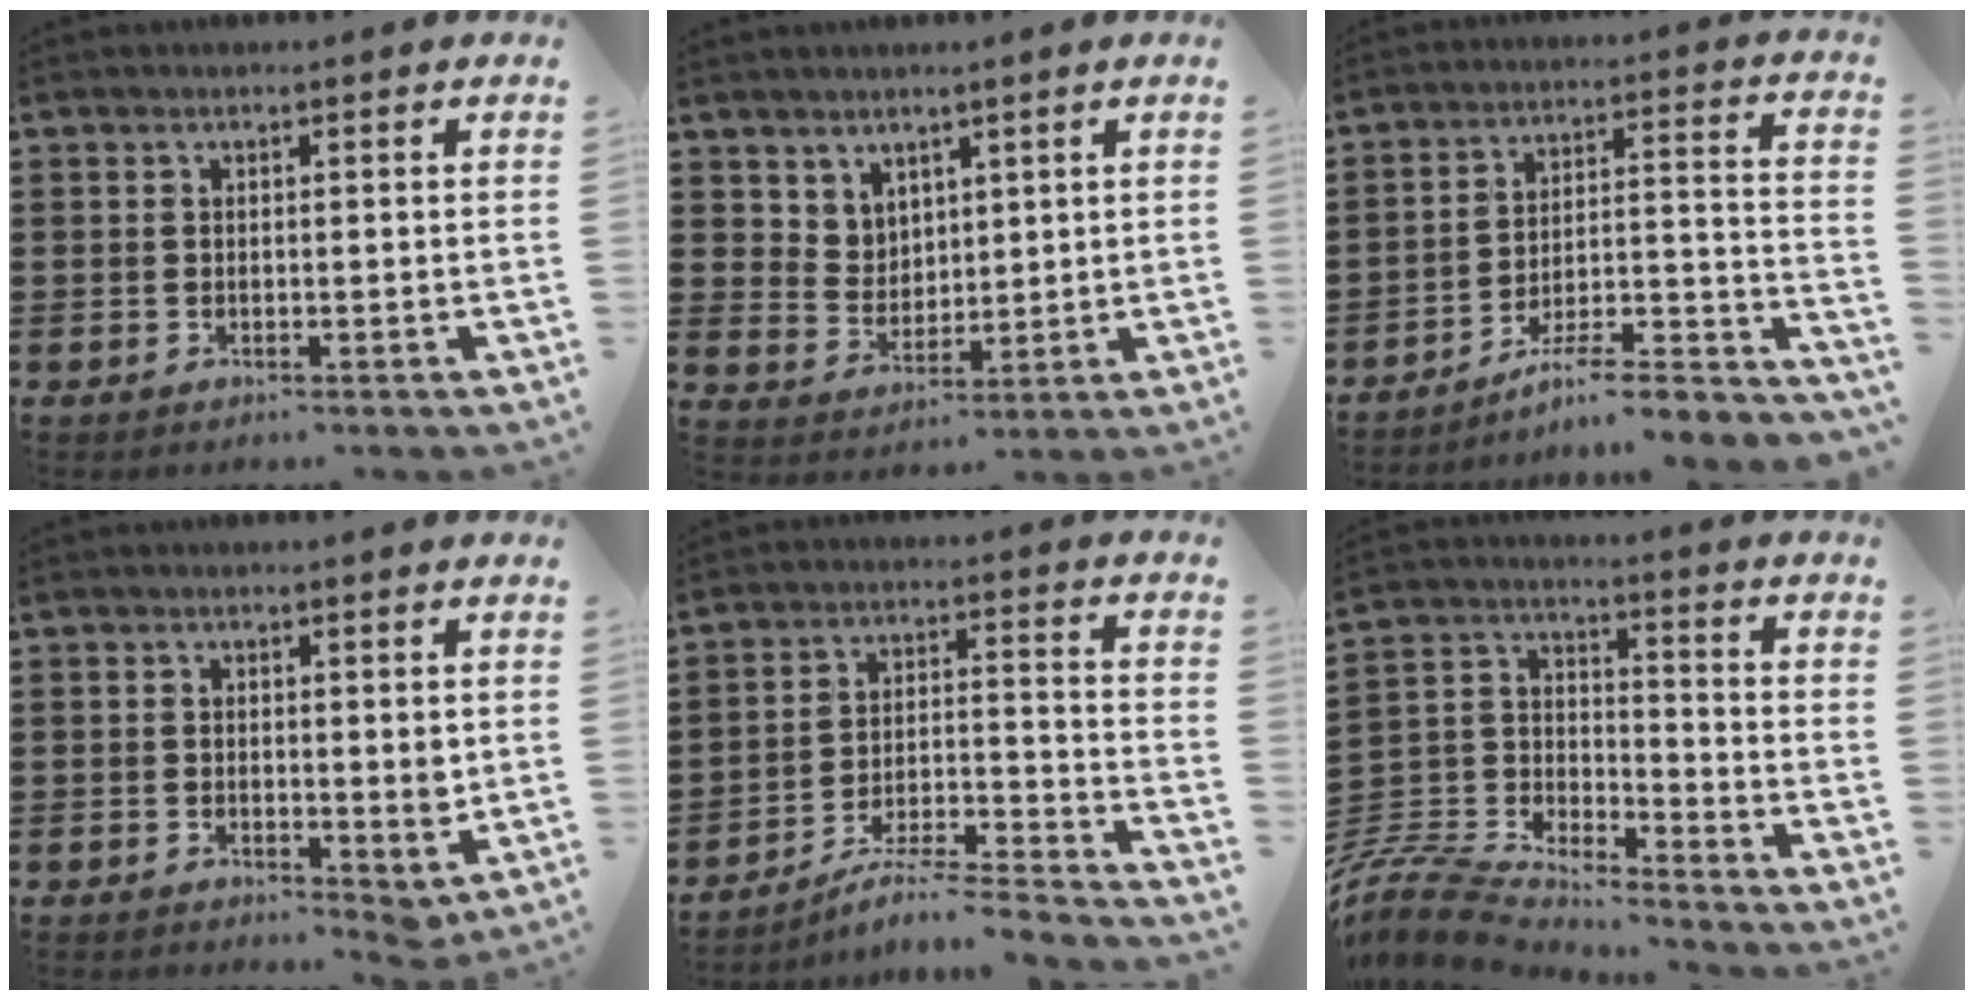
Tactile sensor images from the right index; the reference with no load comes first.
{"total": 4.6, "force": [3.5, 3.0, 0.1], "torque": [-0.019, -0.003, 0.068]}
{"total": 5.8, "force": [-4.7, 0.4, 3.4], "torque": [-0.056, -0.015, -0.095]}
{"total": 2.2, "force": [0.2, 1.0, 2.0], "torque": [-0.025, -0.007, 0.001]}
{"total": 5.3, "force": [-4.5, 0.1, 2.8], "torque": [-0.045, -0.014, -0.093]}
{"total": 7.5, "force": [-7.1, 1.6, 1.5], "torque": [-0.065, -0.011, -0.153]}